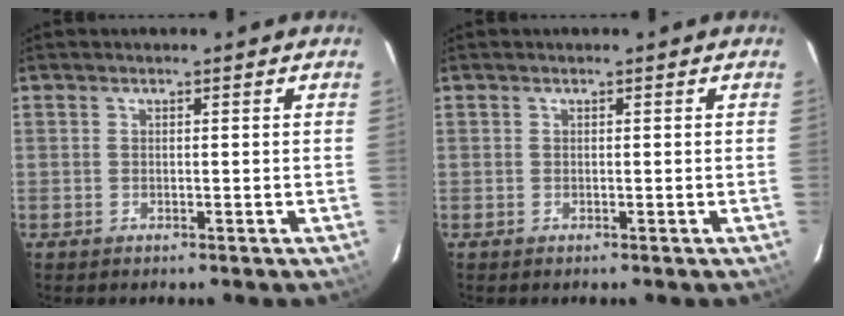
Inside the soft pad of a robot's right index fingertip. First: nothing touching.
{"total": 0.0}